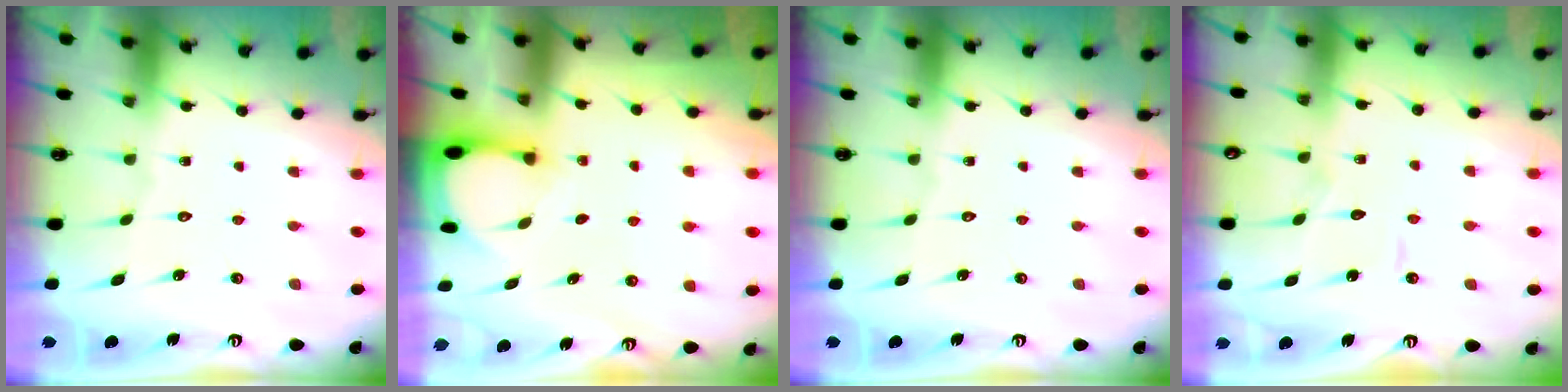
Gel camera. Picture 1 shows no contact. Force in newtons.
{"total": 3.4, "press": 3.4, "slide": 0.1}
{"total": 0.0}
{"total": 4.0, "press": 4.0, "slide": 0.3}